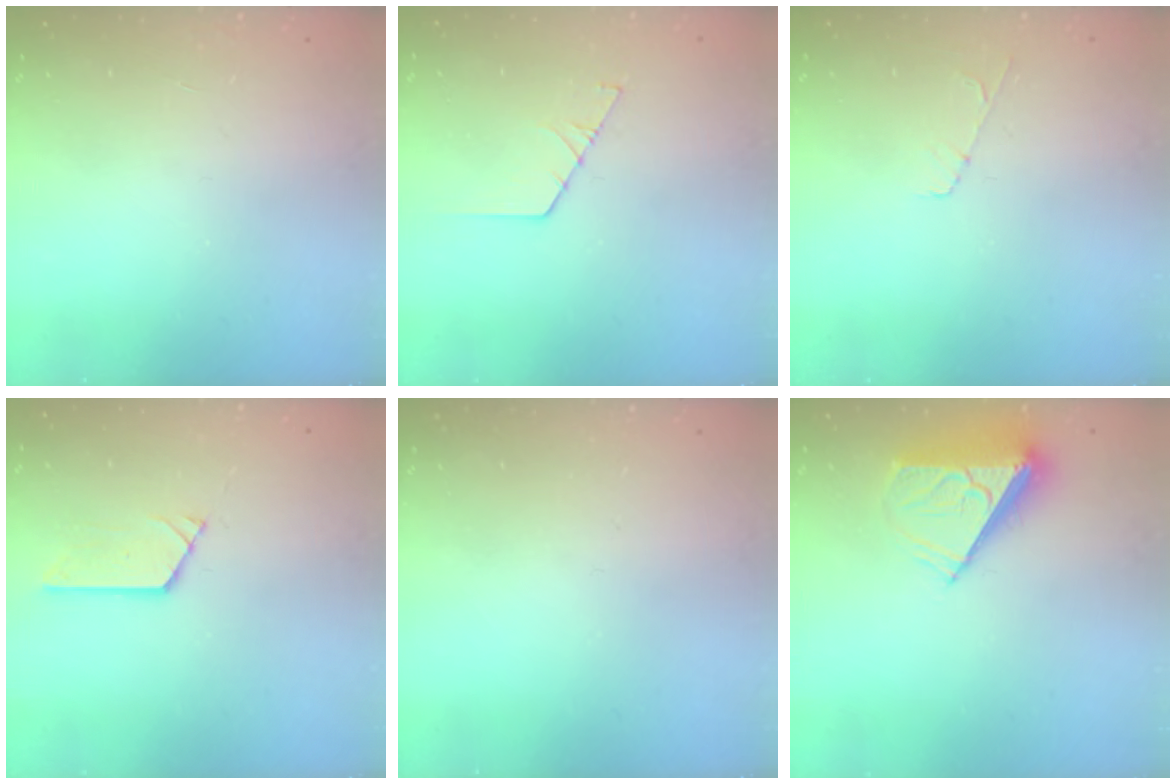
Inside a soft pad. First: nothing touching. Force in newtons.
{"total": 2.2, "press": 2.2, "slide": 0.0}
{"total": 3.9, "press": 3.9, "slide": 0.5}
{"total": 2.7, "press": 2.7, "slide": 0.0}
{"total": 0.0}
{"total": 7.9, "press": 7.9, "slide": 0.9}